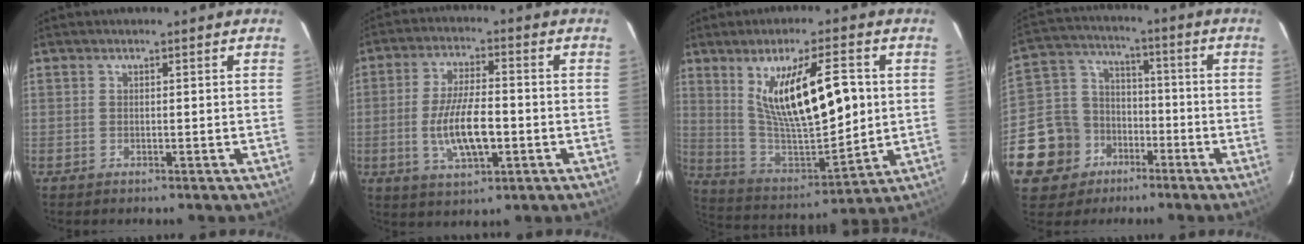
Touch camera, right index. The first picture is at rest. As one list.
[{"total": 10.6, "force": [-2.4, 3.8, 9.6], "torque": [-0.190, -0.007, -0.039]}, {"total": 18.1, "force": [4.3, 5.9, 16.6], "torque": [-0.283, -0.013, 0.098]}, {"total": 15.5, "force": [-8.0, 12.6, 4.0], "torque": [-0.135, 0.041, -0.125]}]